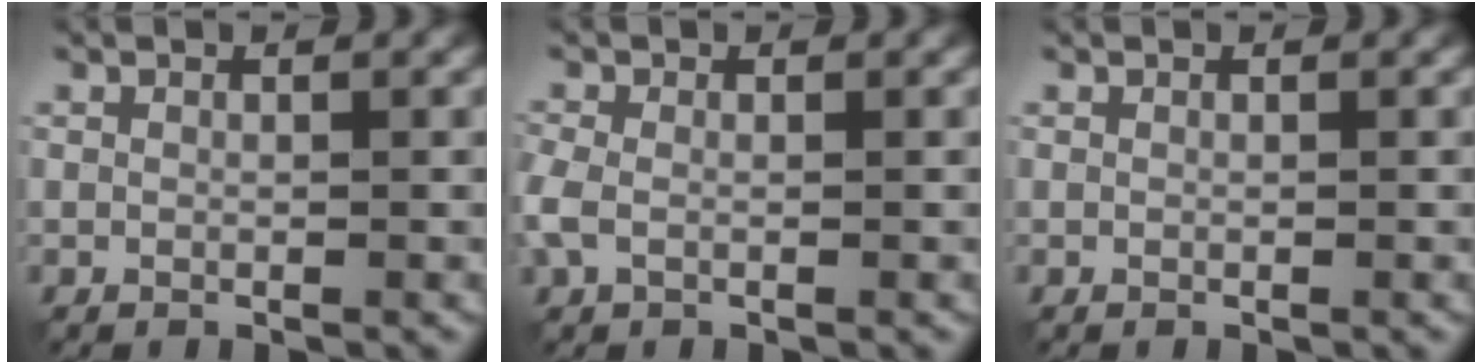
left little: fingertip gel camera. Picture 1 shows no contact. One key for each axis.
{"total": 2.2, "fx": -0.6, "fy": 1.4, "fz": 1.5, "tx": -0.049, "ty": -0.001, "tz": -0.020}
{"total": 0.0}